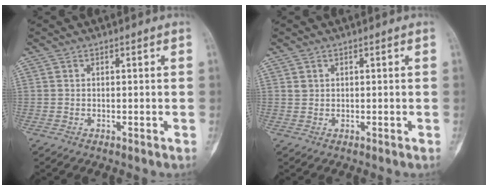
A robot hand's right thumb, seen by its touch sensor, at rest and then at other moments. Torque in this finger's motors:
{"motor_torque": [0.12, 0.18, 0.29, 0.08, 0.00]}